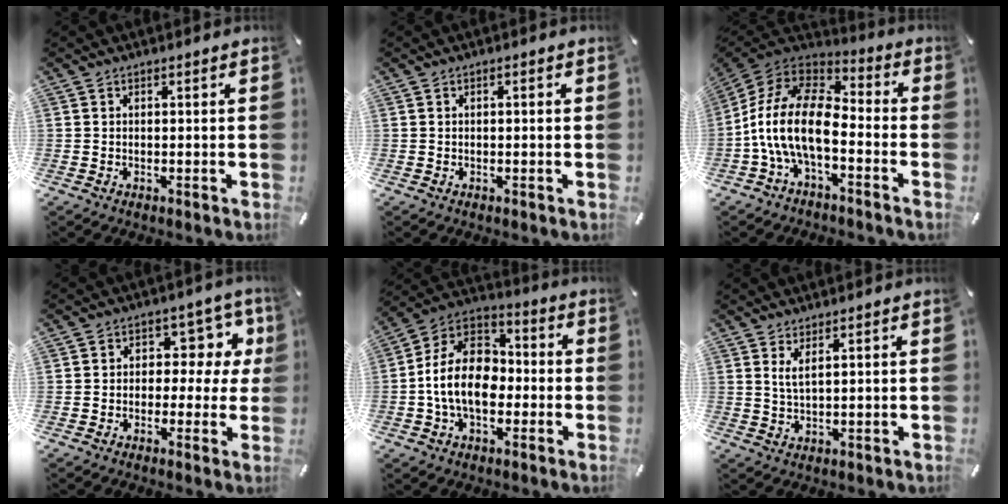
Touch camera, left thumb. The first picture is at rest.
{"total": 0.8, "force": [-0.1, 0.2, 0.7], "torque": [-0.013, 0.000, -0.002]}
{"total": 16.8, "force": [-5.6, 8.7, 13.2], "torque": [-0.271, 0.021, -0.097]}
{"total": 8.0, "force": [1.3, 6.0, 5.1], "torque": [-0.060, -0.009, 0.017]}
{"total": 14.2, "force": [-3.5, 10.0, 9.5], "torque": [-0.202, 0.025, -0.069]}
{"total": 3.0, "force": [1.6, 0.5, 2.5], "torque": [-0.053, 0.001, 0.029]}